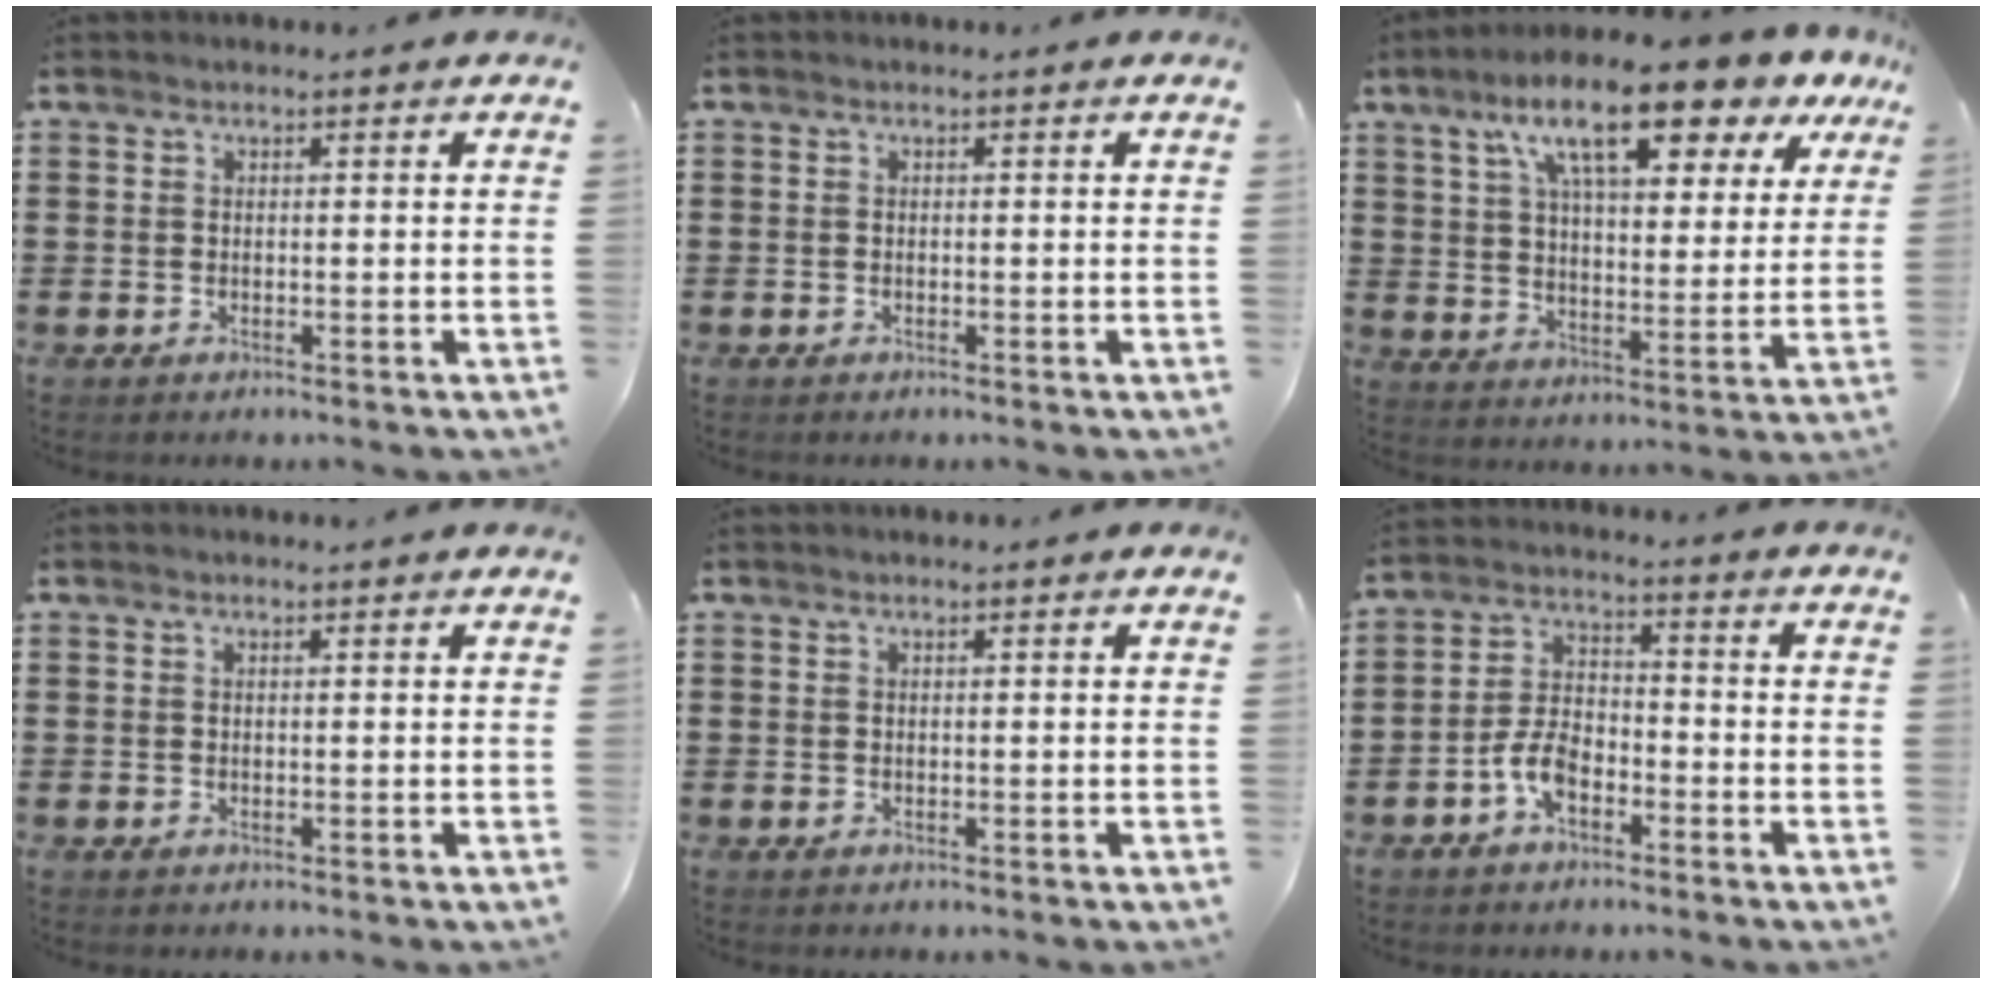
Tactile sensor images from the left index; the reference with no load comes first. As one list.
[{"total": 0.0}, {"total": 14.6, "force": [9.7, 3.2, 10.5], "torque": [-0.198, -0.028, 0.157]}, {"total": 0.6, "force": [0.4, -0.1, 0.5], "torque": [-0.009, -0.001, 0.008]}, {"total": 0.0}, {"total": 5.6, "force": [-3.0, 2.9, 3.7], "torque": [-0.092, 0.004, -0.064]}]